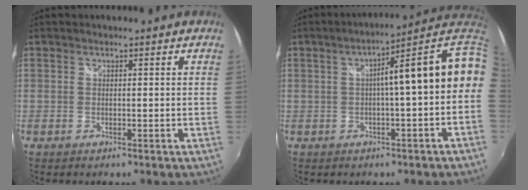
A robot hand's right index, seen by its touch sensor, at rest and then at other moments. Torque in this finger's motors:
{"motor_torque": [1.01, -0.40, 0.43, 0.13]}